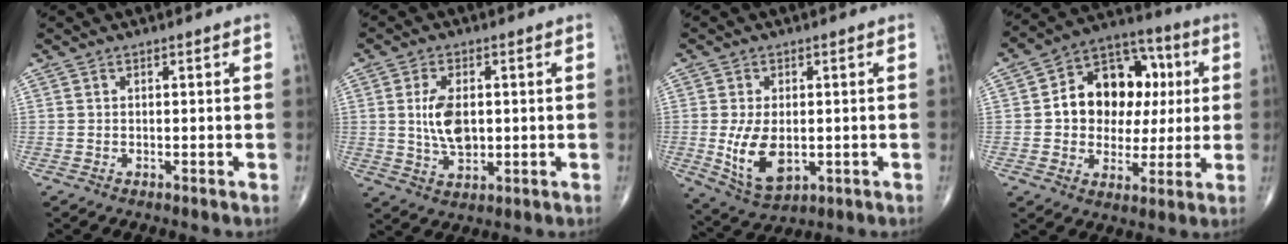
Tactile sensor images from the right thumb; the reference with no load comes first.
{"total": 7.7, "force": [0.6, 4.4, 6.3], "torque": [-0.110, -0.007, 0.016]}
{"total": 9.6, "force": [-1.1, 5.5, 7.7], "torque": [-0.136, -0.013, -0.006]}
{"total": 17.0, "force": [2.2, 12.6, 11.1], "torque": [-0.115, 0.024, 0.031]}